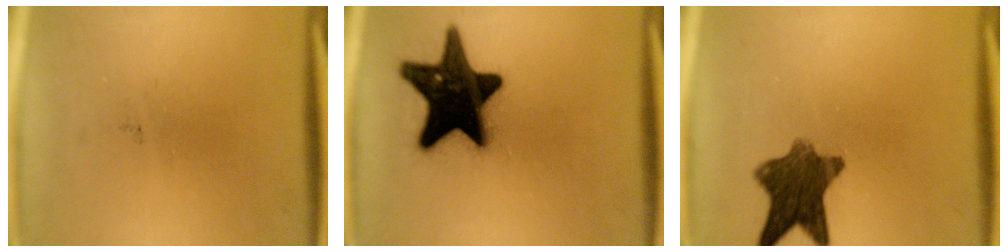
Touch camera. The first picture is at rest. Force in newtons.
{"total": 18.9}
{"total": 9.5}